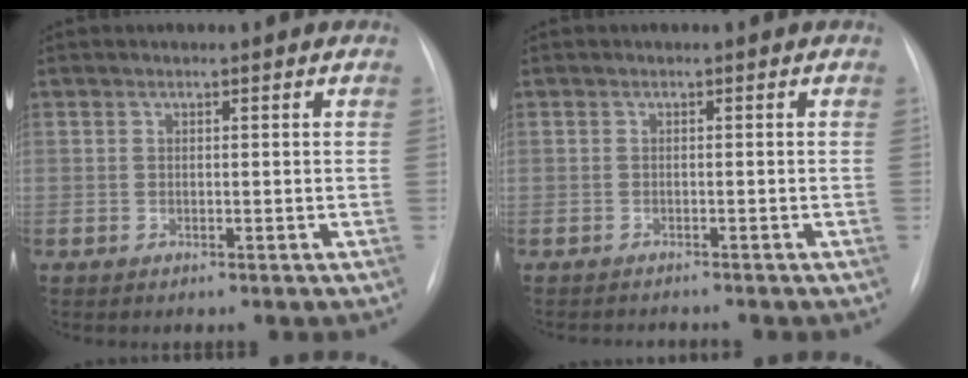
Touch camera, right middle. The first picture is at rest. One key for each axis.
{"total": 2.4, "fx": -2.4, "fy": 0.0, "fz": 0.3, "tx": 0.000, "ty": -0.010, "tz": -0.029}